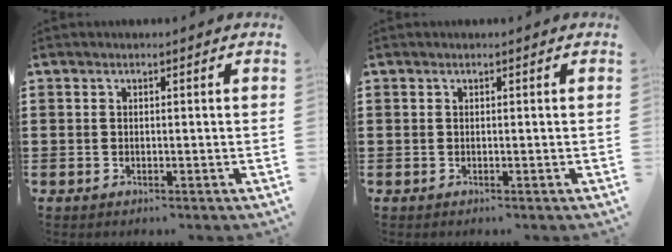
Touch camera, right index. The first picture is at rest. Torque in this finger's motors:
{"motor_torque": [0.13, 0.32, -0.01, 0.01]}